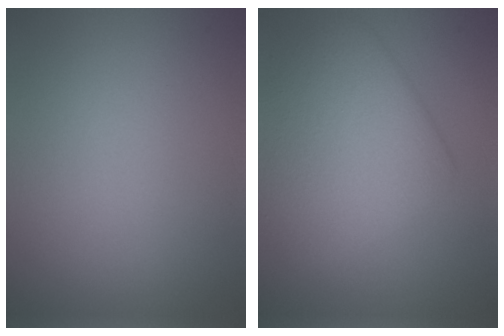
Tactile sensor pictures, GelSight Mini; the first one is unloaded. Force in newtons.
{"total": 6.3, "press": 6.2, "slide": 0.4}